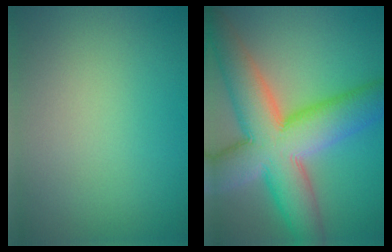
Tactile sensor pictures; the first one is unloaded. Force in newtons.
{"total": 12.8, "press": 12.8, "slide": 0.7}